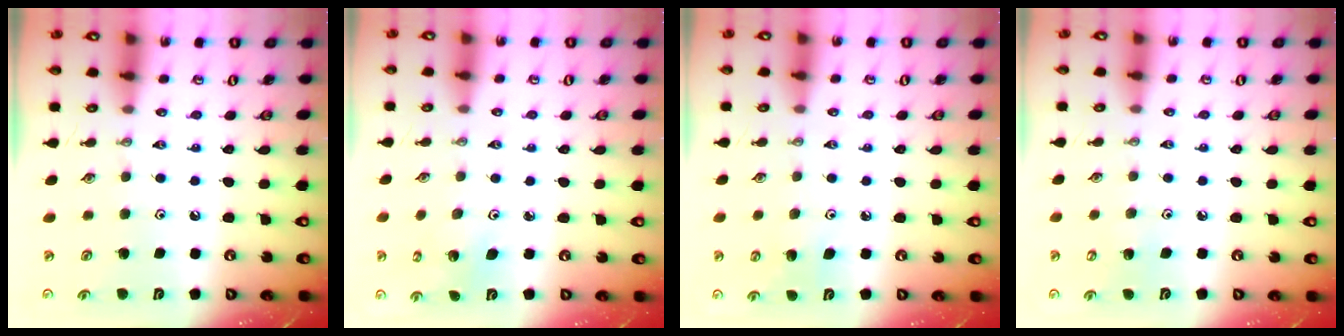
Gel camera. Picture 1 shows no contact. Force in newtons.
{"total": 2.2, "press": 2.2, "slide": 0.2}
{"total": 4.6, "press": 4.4, "slide": 1.2}
{"total": 3.8, "press": 3.8, "slide": 0.4}